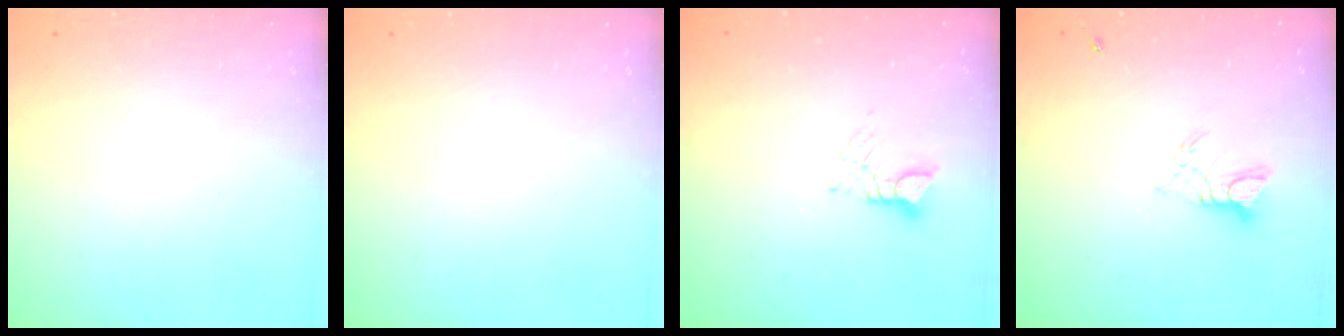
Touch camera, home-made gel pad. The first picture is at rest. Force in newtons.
{"total": 0.0}
{"total": 2.8, "press": 2.8, "slide": 0.3}
{"total": 4.7, "press": 4.7, "slide": 0.4}